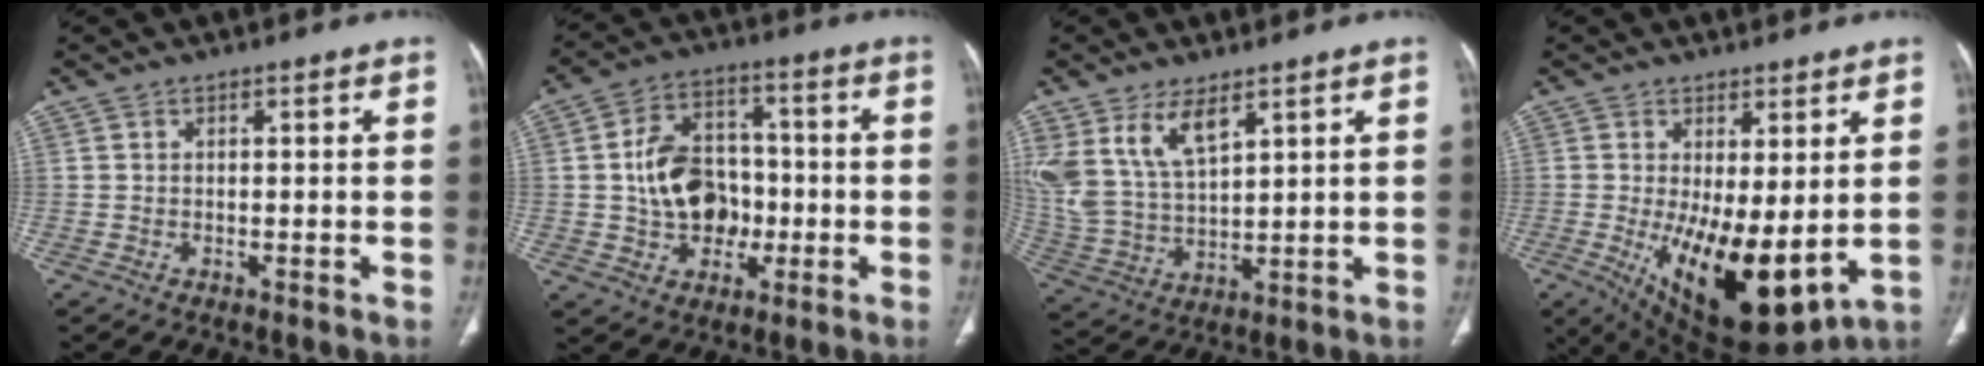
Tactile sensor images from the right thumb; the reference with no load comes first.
{"total": 13.1, "force": [-1.2, 10.0, 8.4], "torque": [-0.109, 0.029, -0.018]}
{"total": 12.1, "force": [6.7, 5.8, 8.3], "torque": [-0.166, -0.023, 0.150]}
{"total": 16.0, "force": [-1.5, 6.8, 14.5], "torque": [-0.232, -0.037, 0.002]}